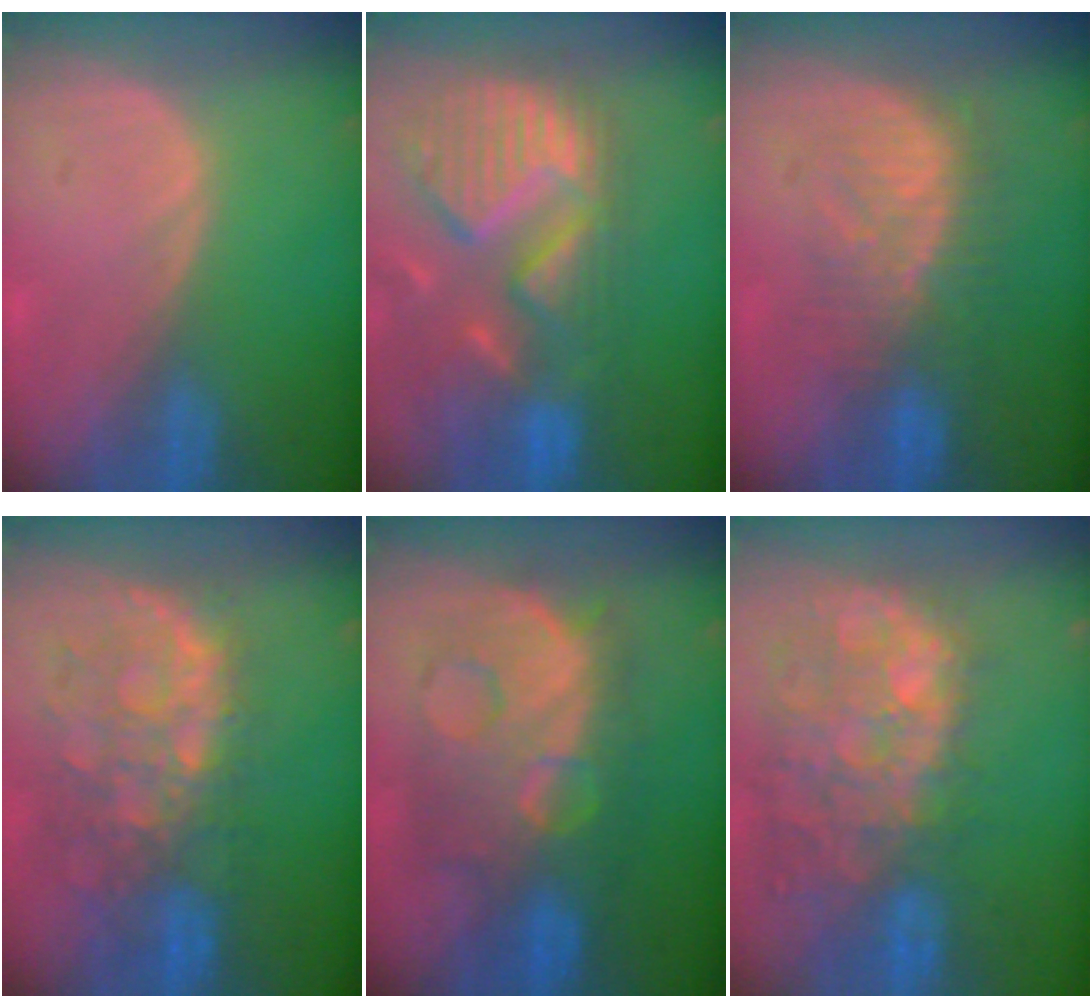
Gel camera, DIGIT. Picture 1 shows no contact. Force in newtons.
{"total": 13.7, "press": 11.6, "slide": 7.4}
{"total": 8.1, "press": 7.9, "slide": 1.7}
{"total": 10.6, "press": 9.5, "slide": 4.9}
{"total": 11.9, "press": 11.9, "slide": 1.2}
{"total": 13.4, "press": 11.6, "slide": 6.7}